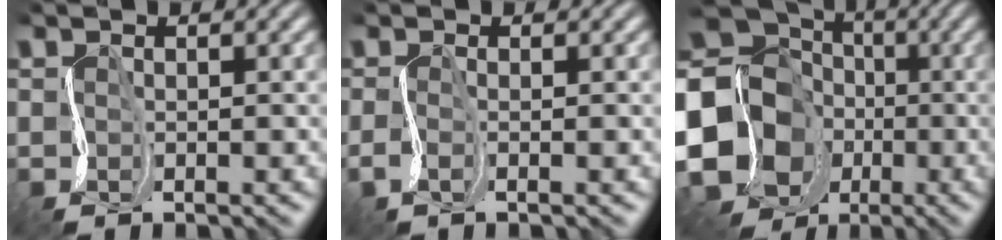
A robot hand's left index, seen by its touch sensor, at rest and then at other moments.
{"total": 1.1, "force": [-0.2, 0.2, 1.0], "torque": [-0.027, -0.004, -0.010]}
{"total": 21.4, "force": [-4.1, 19.6, 7.7], "torque": [-0.178, -0.010, -0.118]}